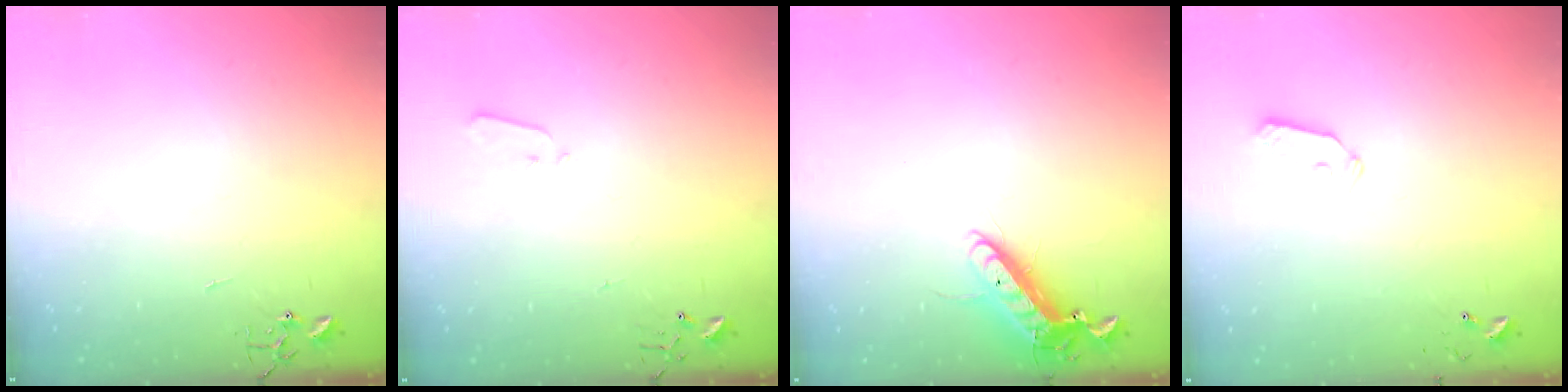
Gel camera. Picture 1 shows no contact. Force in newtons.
{"total": 3.3, "press": 3.3, "slide": 0.4}
{"total": 13.1, "press": 13.0, "slide": 2.3}
{"total": 5.6, "press": 5.6, "slide": 0.3}